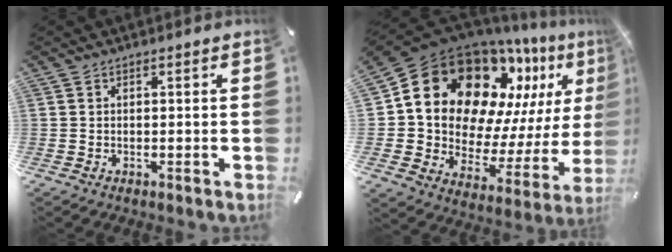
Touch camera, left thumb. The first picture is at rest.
{"total": 18.9, "force": [10.8, 13.0, 8.4], "torque": [-0.144, -0.106, 0.207]}